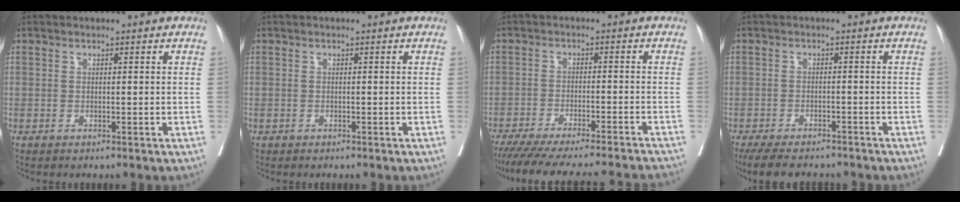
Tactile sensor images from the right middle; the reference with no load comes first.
{"total": 0.0}
{"total": 21.9, "force": [-20.0, 0.4, 9.1], "torque": [-0.125, -0.050, -0.270]}
{"total": 10.0, "force": [-8.6, 2.8, 4.1], "torque": [-0.068, -0.013, -0.122]}